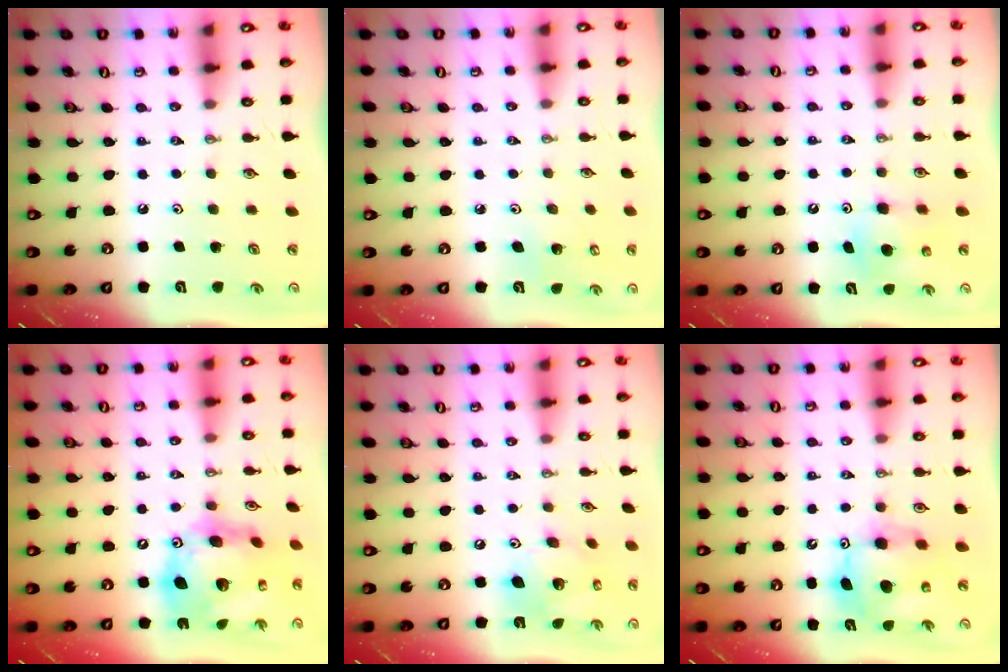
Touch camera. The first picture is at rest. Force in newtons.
{"total": 3.5, "press": 3.5, "slide": 0.3}
{"total": 7.8, "press": 7.8, "slide": 0.9}
{"total": 22.0, "press": 21.8, "slide": 2.5}
{"total": 13.8, "press": 13.6, "slide": 1.8}
{"total": 11.8, "press": 11.7, "slide": 1.1}